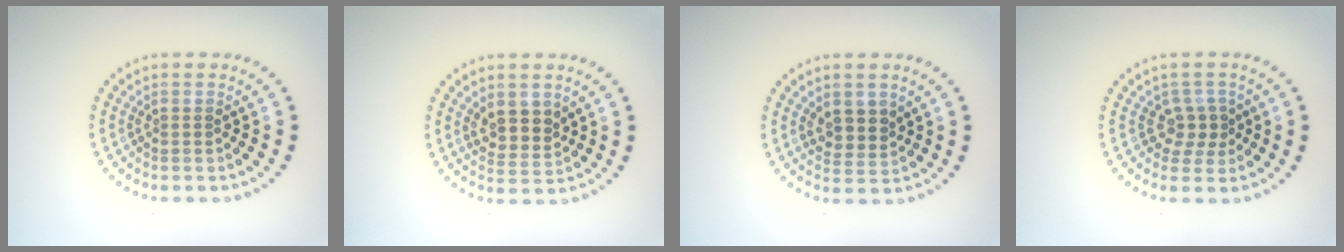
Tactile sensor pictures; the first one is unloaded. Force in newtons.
{"total": 2.9, "press": 2.5, "slide": 1.4}
{"total": 2.6, "press": 2.3, "slide": 1.1}
{"total": 1.9, "press": 1.6, "slide": 1.1}